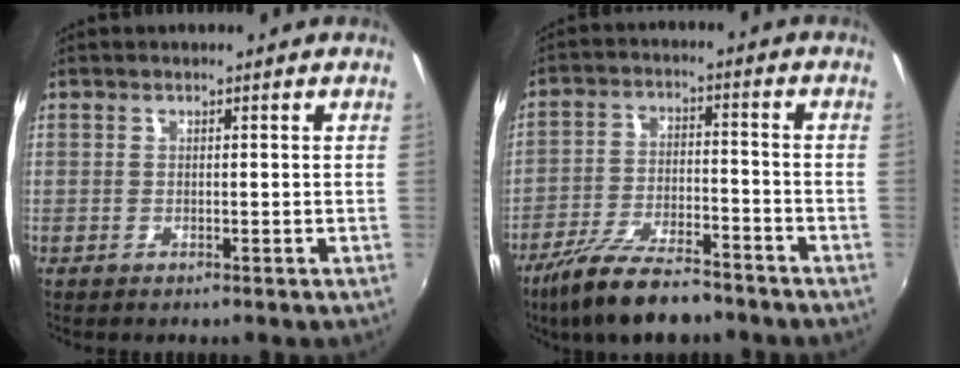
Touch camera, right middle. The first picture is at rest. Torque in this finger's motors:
{"motor_torque": [1.18, -0.96, 0.65, 0.21]}